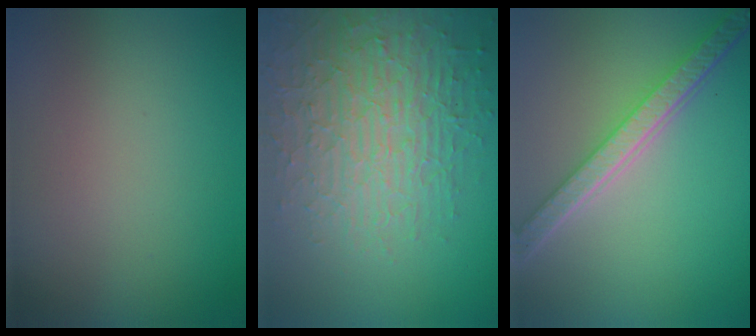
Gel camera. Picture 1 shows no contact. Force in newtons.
{"total": 6.6, "press": 5.1, "slide": 4.2}
{"total": 5.7, "press": 4.2, "slide": 3.9}